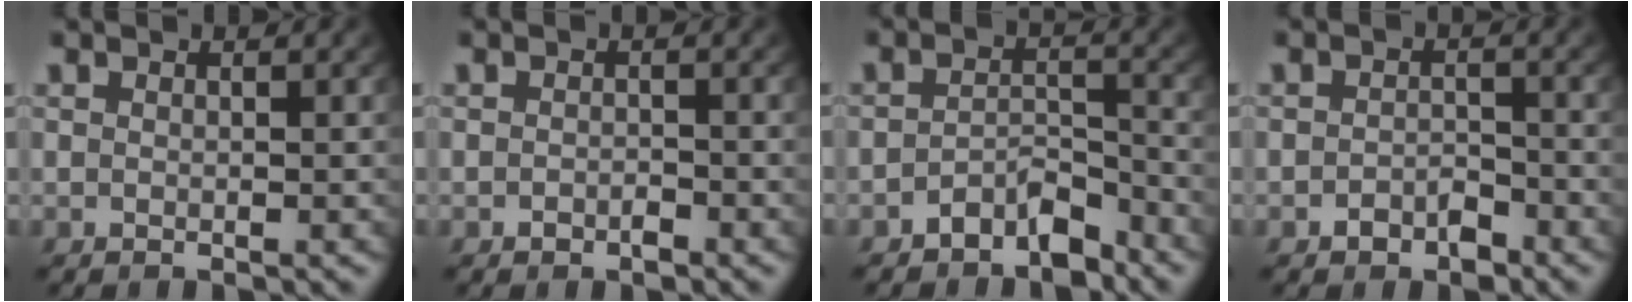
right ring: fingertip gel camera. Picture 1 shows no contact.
{"total": 0.9, "force": [-0.8, 0.3, 0.2], "torque": [-0.007, -0.008, -0.007]}
{"total": 4.2, "force": [-3.5, 1.7, 1.5], "torque": [-0.013, -0.005, -0.059]}
{"total": 2.1, "force": [-1.6, 1.0, 0.7], "torque": [-0.006, -0.006, -0.023]}